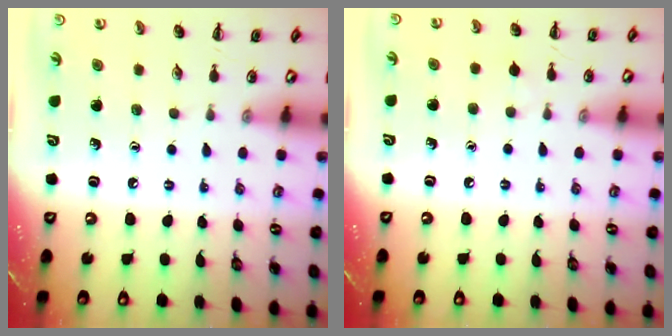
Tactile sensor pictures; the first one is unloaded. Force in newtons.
{"total": 2.4, "press": 2.3, "slide": 0.9}